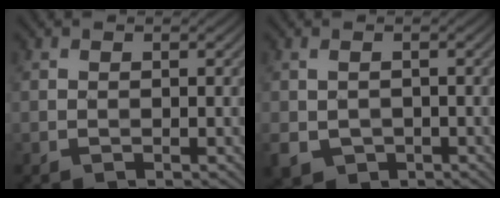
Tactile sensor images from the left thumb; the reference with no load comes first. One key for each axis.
{"total": 2.9, "fx": -0.9, "fy": 2.3, "fz": 1.7, "tx": -0.051, "ty": -0.008, "tz": -0.016}